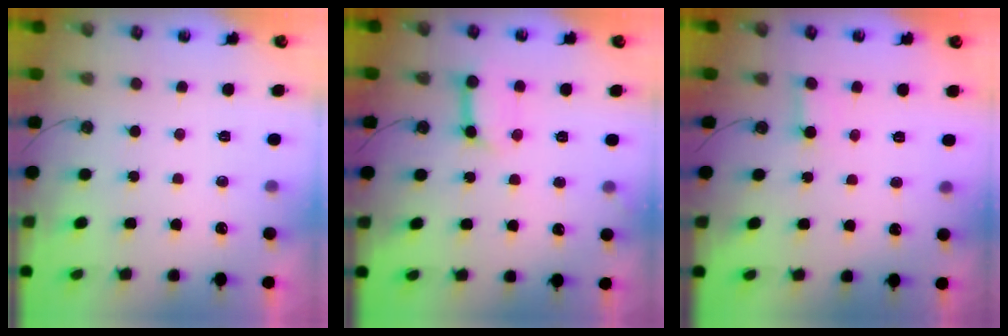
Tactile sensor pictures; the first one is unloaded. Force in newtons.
{"total": 10.7, "press": 10.6, "slide": 1.3}
{"total": 2.1, "press": 2.1, "slide": 0.1}